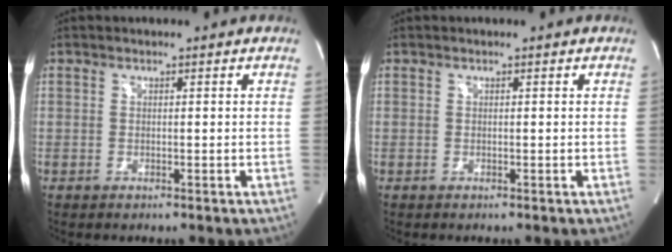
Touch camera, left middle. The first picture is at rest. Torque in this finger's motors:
{"motor_torque": [0.00, 0.00, 0.05, -0.01]}